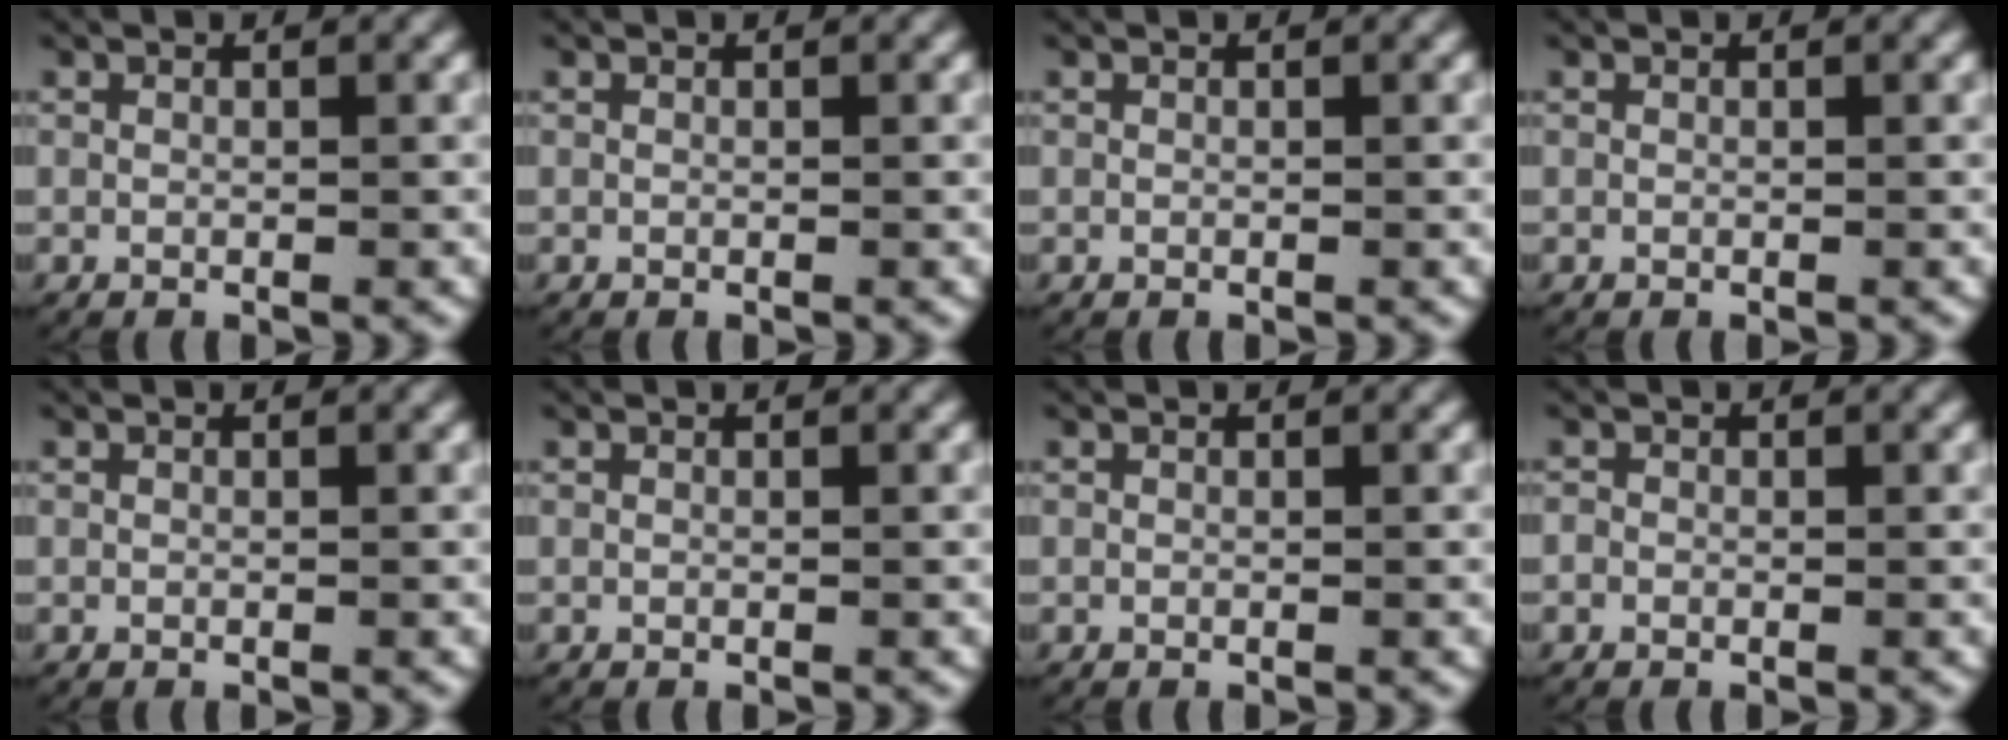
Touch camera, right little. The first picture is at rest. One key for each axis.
{"total": 0.0}
{"total": 0.0}
{"total": 0.0}
{"total": 0.0}
{"total": 0.0}
{"total": 0.0}
{"total": 0.8, "fx": -0.2, "fy": 0.7, "fz": 0.1, "tx": 0.000, "ty": 0.002, "tz": -0.009}